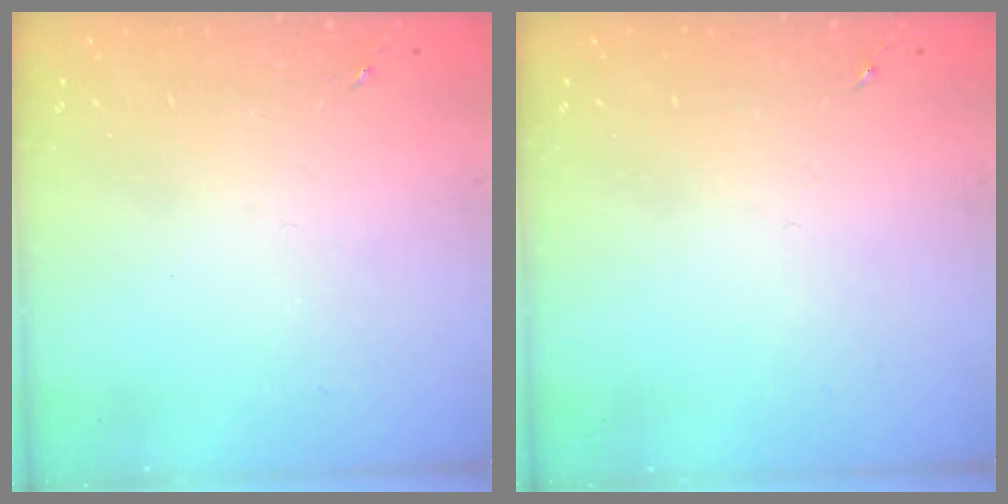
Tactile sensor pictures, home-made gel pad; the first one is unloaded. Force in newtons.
{"total": 0.0}